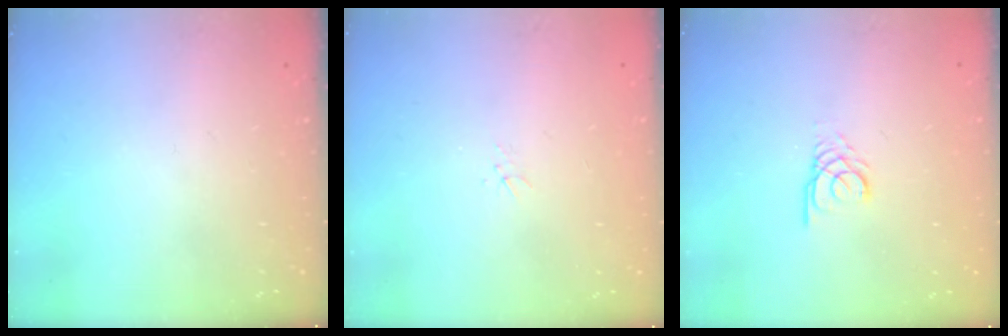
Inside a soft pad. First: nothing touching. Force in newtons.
{"total": 1.5, "press": 1.5, "slide": 0.2}
{"total": 2.7, "press": 2.7, "slide": 0.3}